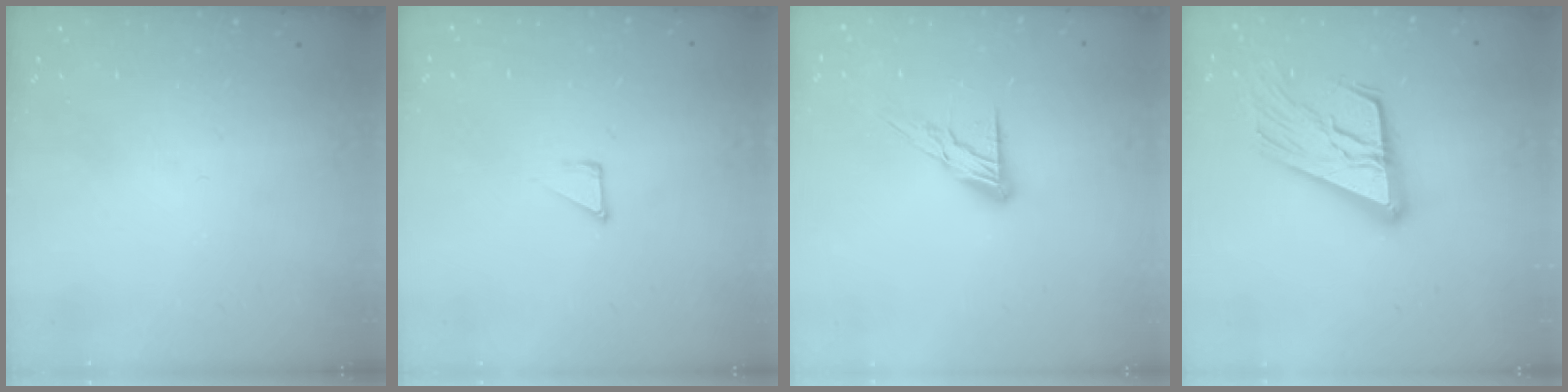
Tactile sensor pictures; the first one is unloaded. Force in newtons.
{"total": 2.3, "press": 2.3, "slide": 0.1}
{"total": 9.8, "press": 9.8, "slide": 0.5}
{"total": 19.1, "press": 19.0, "slide": 2.5}